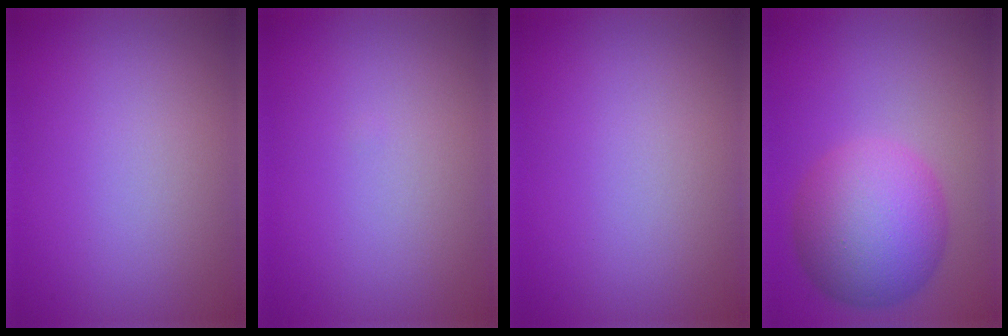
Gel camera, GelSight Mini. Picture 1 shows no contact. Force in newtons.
{"total": 0.0}
{"total": 0.0}
{"total": 8.3, "press": 8.3, "slide": 0.1}